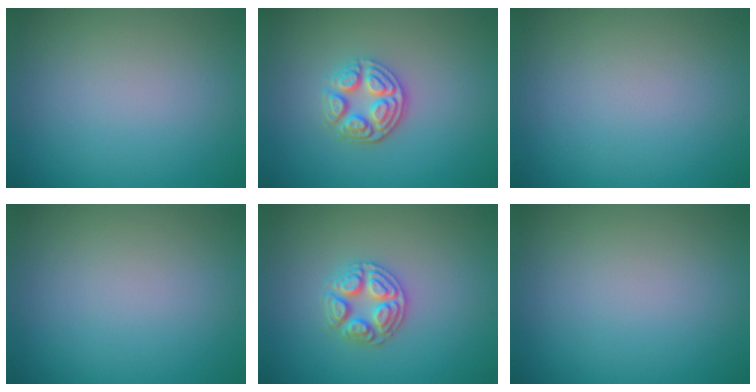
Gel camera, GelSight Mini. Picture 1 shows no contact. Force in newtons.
{"total": 3.5, "press": 3.0, "slide": 1.8}
{"total": 0.0}
{"total": 0.0}
{"total": 3.0, "press": 2.9, "slide": 0.4}
{"total": 0.0}